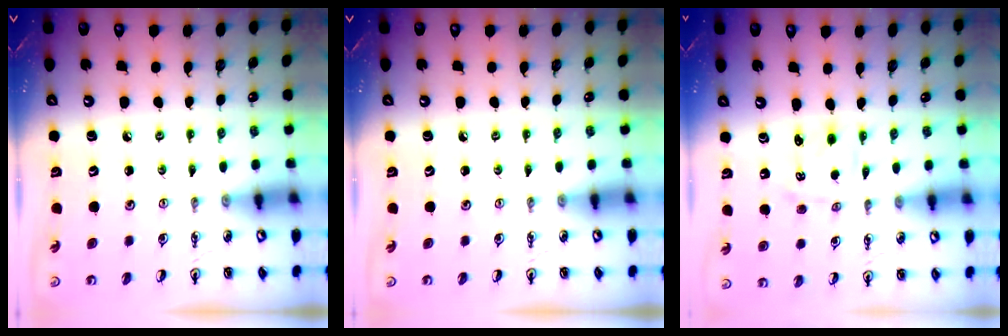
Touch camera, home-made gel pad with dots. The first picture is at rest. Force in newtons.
{"total": 0.0}
{"total": 1.0, "press": 0.9, "slide": 0.3}